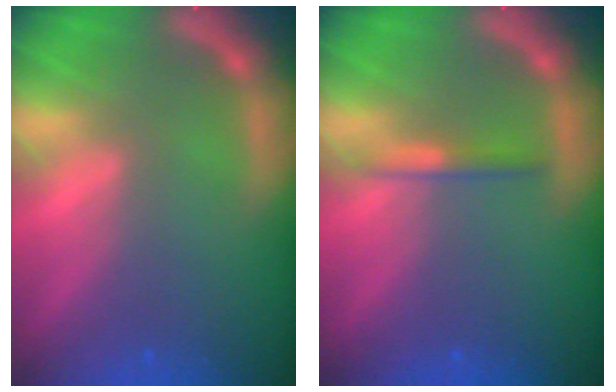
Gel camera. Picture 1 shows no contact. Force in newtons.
{"total": 1.4}